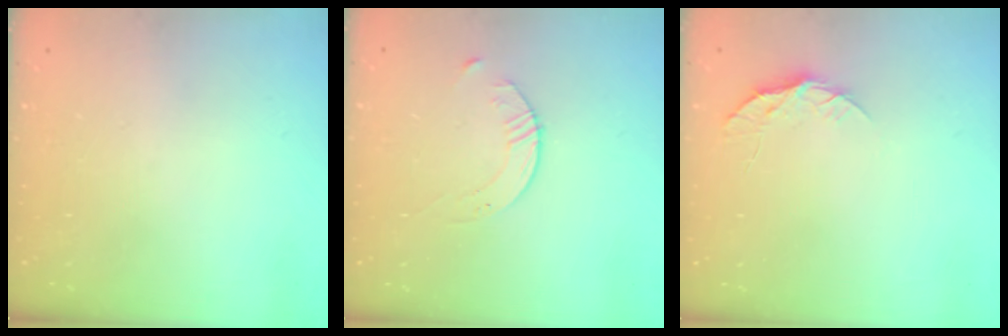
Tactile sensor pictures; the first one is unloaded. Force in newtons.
{"total": 3.9, "press": 3.9, "slide": 0.4}
{"total": 8.1, "press": 8.1, "slide": 0.7}